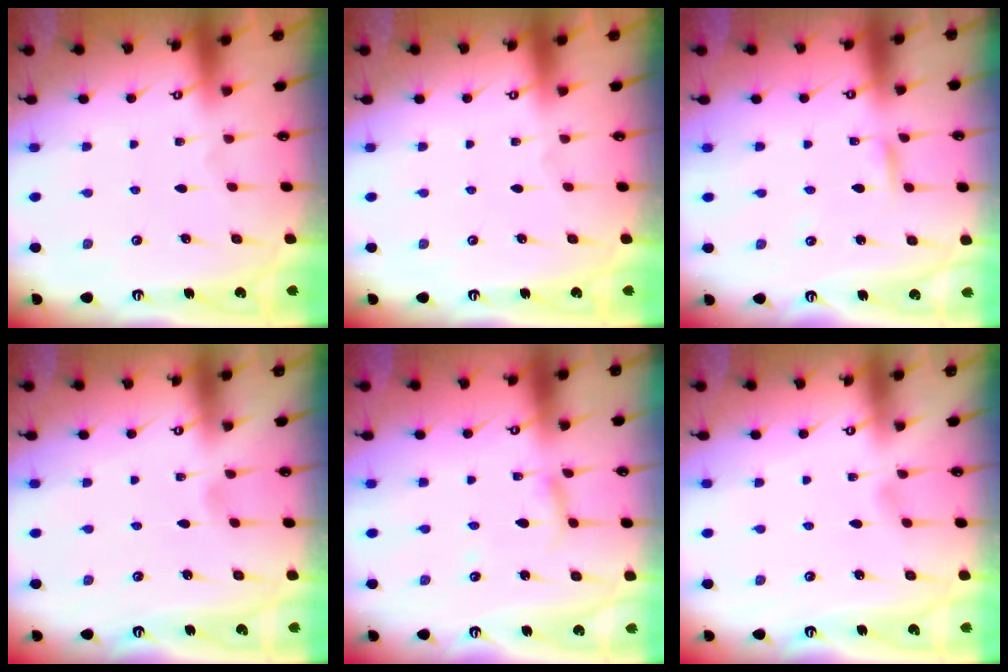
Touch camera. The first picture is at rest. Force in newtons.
{"total": 0.0}
{"total": 2.4, "press": 2.4, "slide": 0.0}
{"total": 3.1, "press": 3.0, "slide": 0.4}
{"total": 4.2, "press": 4.2, "slide": 0.3}
{"total": 2.8, "press": 2.8, "slide": 0.3}